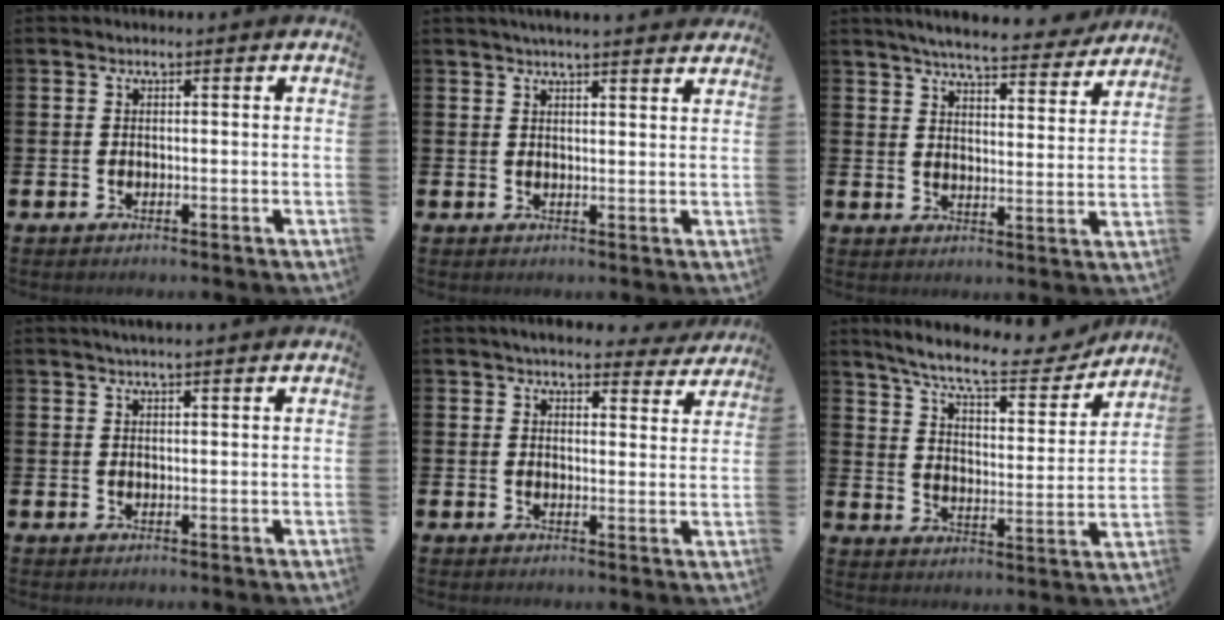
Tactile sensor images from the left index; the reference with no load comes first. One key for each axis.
{"total": 3.2, "fx": 3.2, "fy": -0.3, "fz": 0.7, "tx": -0.019, "ty": -0.011, "tz": 0.057}
{"total": 6.3, "fx": 6.0, "fy": 0.6, "fz": 1.8, "tx": -0.046, "ty": -0.037, "tz": 0.103}
{"total": 2.0, "fx": 1.8, "fy": -0.1, "fz": 0.7, "tx": -0.015, "ty": -0.002, "tz": 0.034}
{"total": 4.9, "fx": 4.5, "fy": 1.3, "fz": 1.2, "tx": -0.029, "ty": -0.019, "tz": 0.080}
{"total": 10.0, "fx": 8.9, "fy": 1.8, "fz": 4.3, "tx": -0.108, "ty": -0.053, "tz": 0.150}